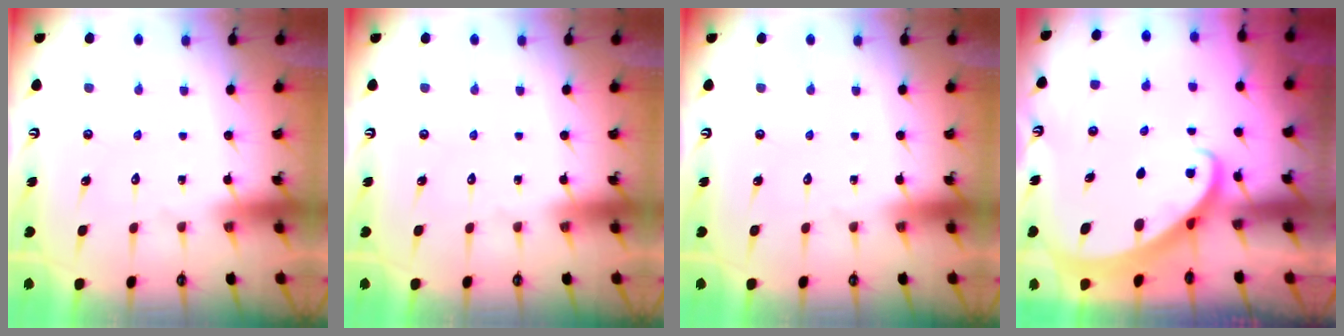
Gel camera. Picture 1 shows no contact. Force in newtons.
{"total": 0.0}
{"total": 0.0}
{"total": 2.7, "press": 2.7, "slide": 0.2}